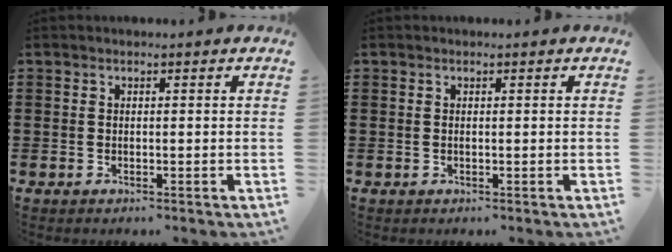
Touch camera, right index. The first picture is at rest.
{"total": 0.0}